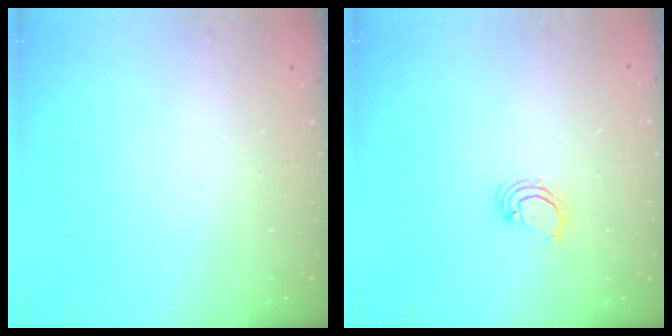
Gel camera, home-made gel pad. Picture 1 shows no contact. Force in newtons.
{"total": 2.8, "press": 2.8, "slide": 0.2}